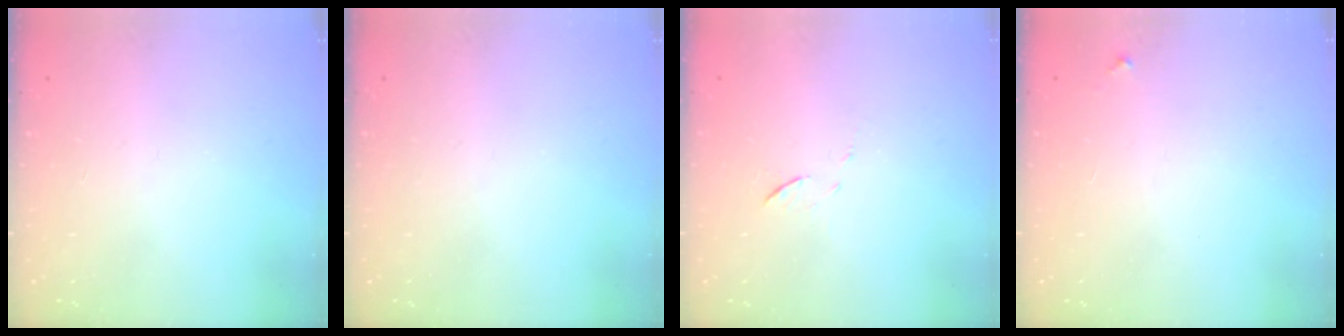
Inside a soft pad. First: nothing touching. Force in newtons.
{"total": 0.0}
{"total": 5.5, "press": 5.4, "slide": 0.7}
{"total": 3.3, "press": 3.2, "slide": 0.3}